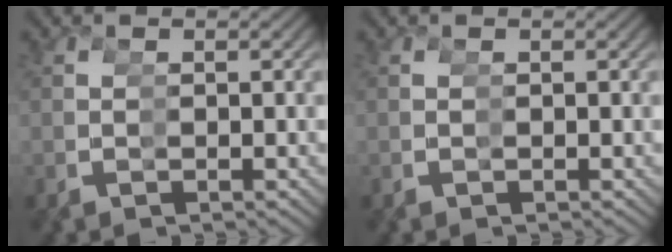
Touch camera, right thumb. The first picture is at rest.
{"total": 0.0}